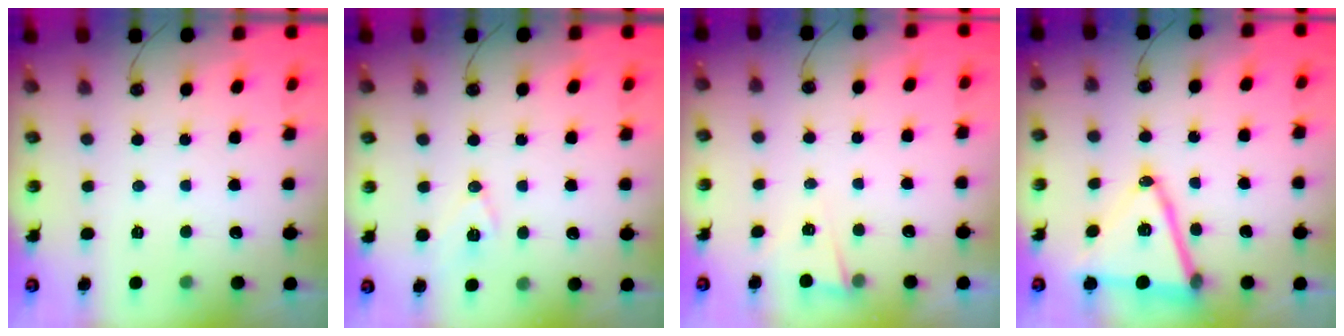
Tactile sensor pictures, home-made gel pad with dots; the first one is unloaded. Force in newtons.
{"total": 7.8, "press": 7.0, "slide": 3.5}
{"total": 2.8, "press": 2.3, "slide": 1.6}
{"total": 16.0, "press": 15.6, "slide": 3.6}